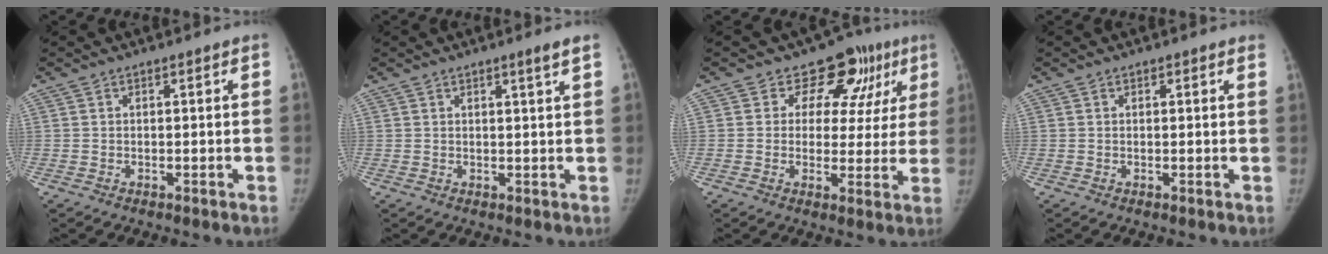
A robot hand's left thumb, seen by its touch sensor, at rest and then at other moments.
{"total": 1.8, "force": [1.3, -0.3, 1.2], "torque": [-0.017, -0.012, 0.020]}
{"total": 11.6, "force": [6.4, 8.2, 5.1], "torque": [-0.004, -0.014, 0.068]}
{"total": 0.9, "force": [0.7, 0.6, 0.1], "torque": [0.011, -0.004, 0.003]}